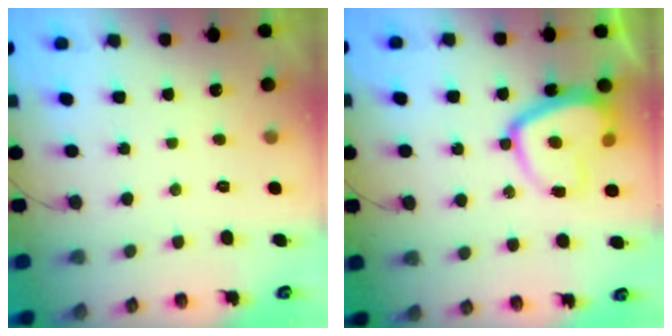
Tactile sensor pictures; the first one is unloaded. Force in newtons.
{"total": 14.1, "press": 14.1, "slide": 1.3}